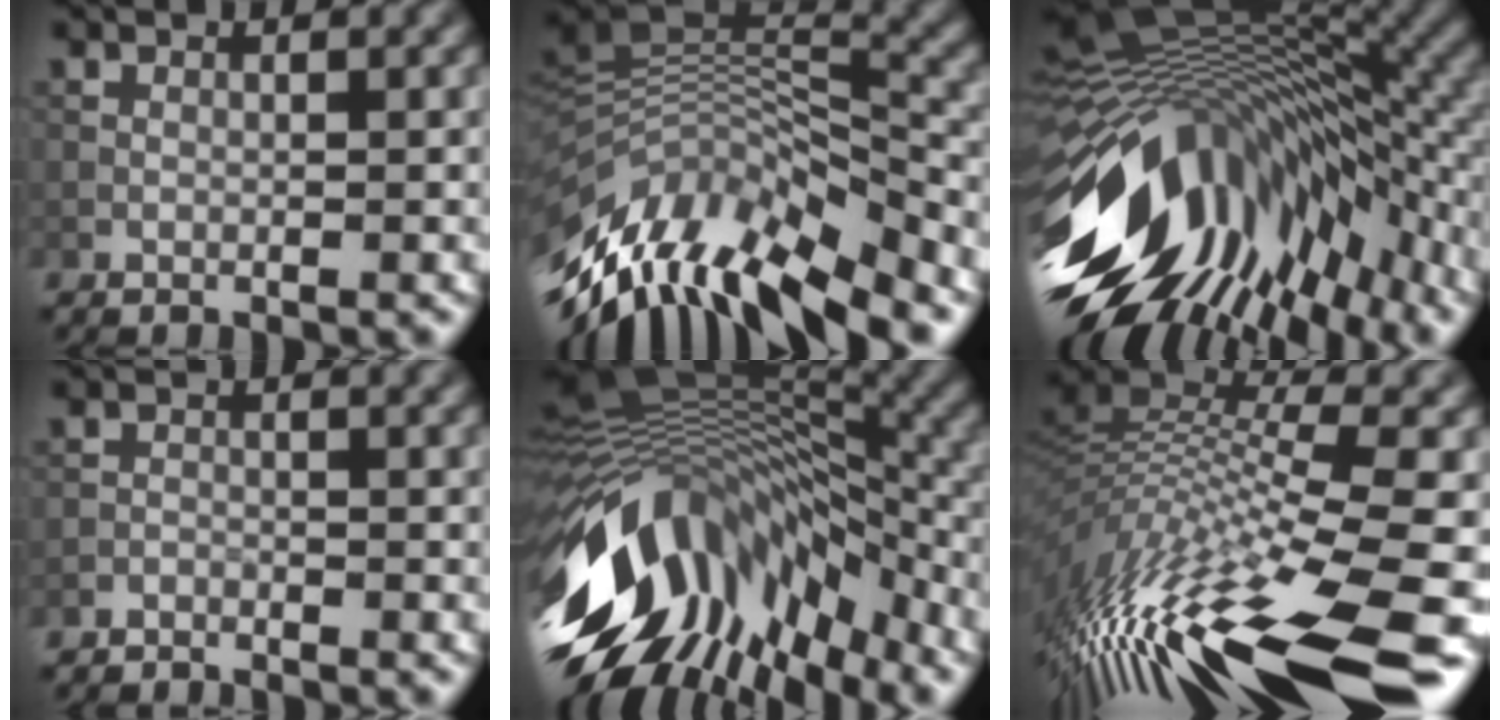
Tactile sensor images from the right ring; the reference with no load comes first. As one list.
[{"total": 13.2, "force": [-7.1, 4.9, 10.0], "torque": [-0.187, 0.011, -0.119]}, {"total": 16.2, "force": [-5.2, 7.8, 13.2], "torque": [-0.233, 0.014, -0.108]}, {"total": 1.5, "force": [-1.5, 0.3, 0.0], "torque": [0.002, 0.000, -0.032]}, {"total": 15.2, "force": [-5.8, 7.9, 11.6], "torque": [-0.218, 0.018, -0.111]}, {"total": 15.3, "force": [-6.3, 3.8, 13.5], "torque": [-0.266, 0.011, -0.113]}]